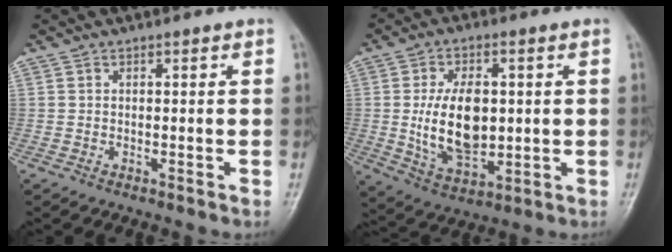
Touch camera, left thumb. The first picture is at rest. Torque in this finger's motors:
{"motor_torque": [1.67, 2.35, 1.65, 0.16, 0.22]}